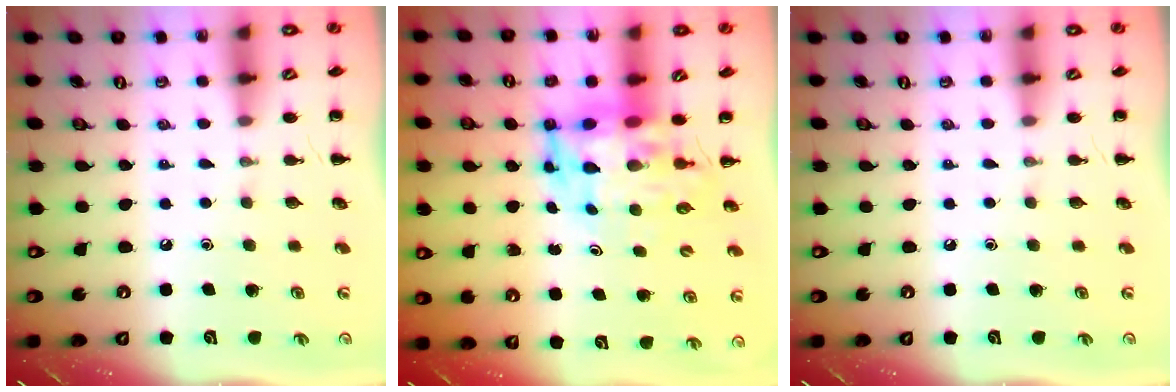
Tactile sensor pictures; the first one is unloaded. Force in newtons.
{"total": 7.1, "press": 6.8, "slide": 2.2}
{"total": 0.0}